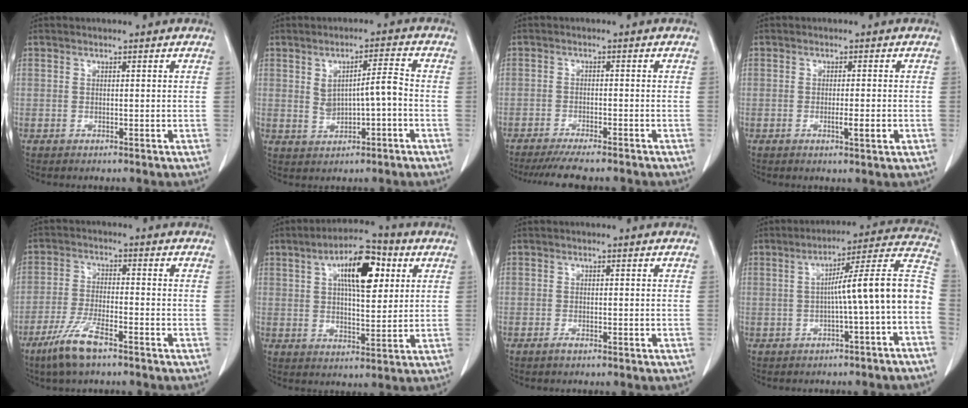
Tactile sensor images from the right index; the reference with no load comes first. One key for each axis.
{"total": 5.2, "fx": -0.1, "fy": 1.2, "fz": 5.1, "tx": -0.086, "ty": 0.010, "tz": 0.006}
{"total": 8.6, "fx": -7.6, "fy": 0.6, "fz": 4.0, "tx": -0.050, "ty": -0.017, "tz": -0.114}
{"total": 3.9, "fx": -1.2, "fy": 0.2, "fz": 3.7, "tx": -0.059, "ty": -0.007, "tz": -0.016}
{"total": 7.4, "fx": -5.0, "fy": 1.2, "fz": 5.3, "tx": -0.116, "ty": -0.014, "tz": -0.094}
{"total": 11.4, "fx": 4.0, "fy": 4.0, "fz": 9.9, "tx": -0.163, "ty": 0.021, "tz": 0.063}
{"total": 0.7, "fx": -0.6, "fy": 0.1, "fz": 0.5, "tx": -0.011, "ty": -0.001, "tz": -0.008}
{"total": 12.1, "fx": -2.4, "fy": -0.7, "fz": 11.8, "tx": -0.157, "ty": 0.039, "tz": -0.037}